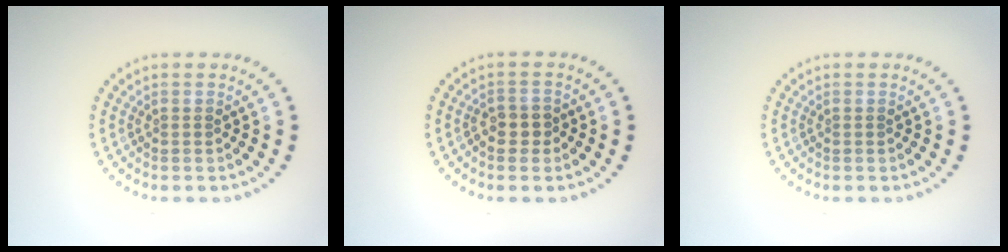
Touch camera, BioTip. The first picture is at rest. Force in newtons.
{"total": 1.4, "press": 1.3, "slide": 0.5}
{"total": 0.0}